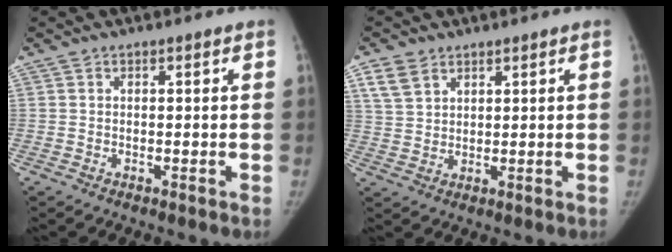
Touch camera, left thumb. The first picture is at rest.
{"total": 5.3, "force": [3.1, 3.6, 2.4], "torque": [-0.037, -0.010, 0.066]}